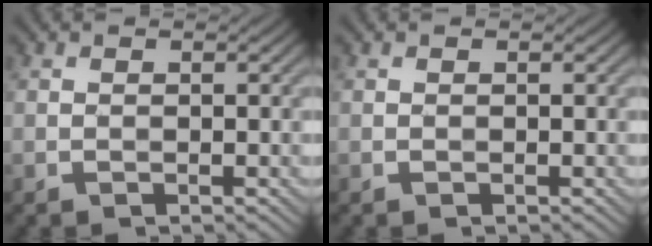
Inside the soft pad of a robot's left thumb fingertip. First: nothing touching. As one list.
[{"total": 0.0}]